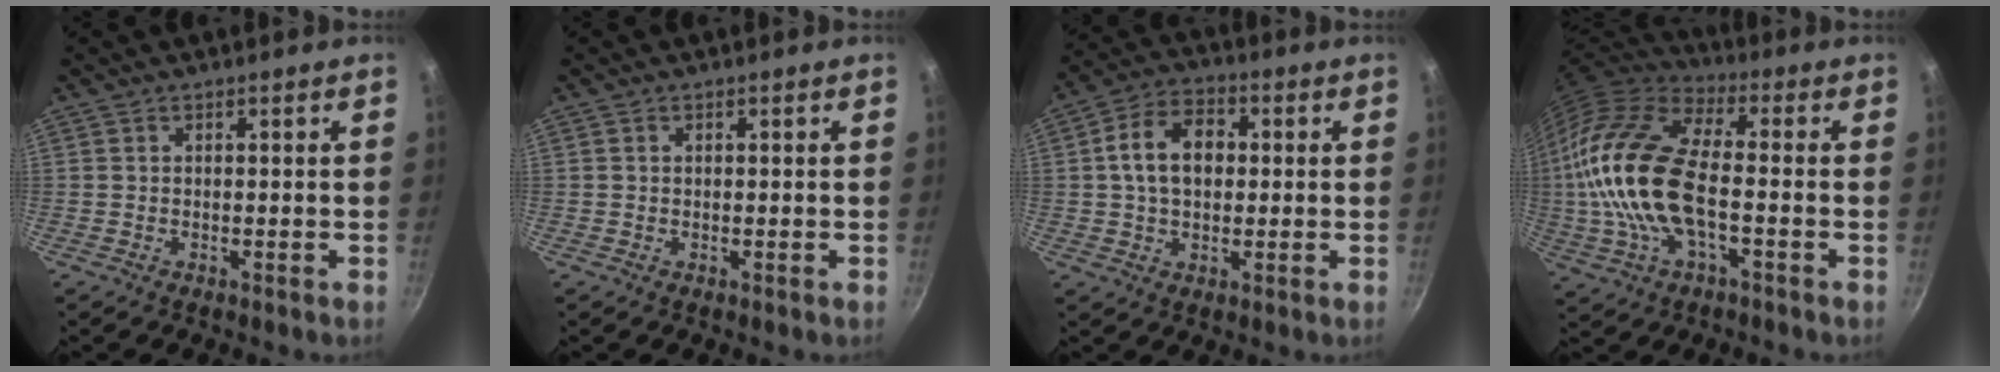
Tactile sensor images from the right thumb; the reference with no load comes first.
{"total": 0.0}
{"total": 10.7, "force": [1.2, 7.5, 7.6], "torque": [-0.108, 0.021, 0.010]}
{"total": 20.8, "force": [-1.9, 10.0, 18.2], "torque": [-0.358, 0.029, -0.050]}